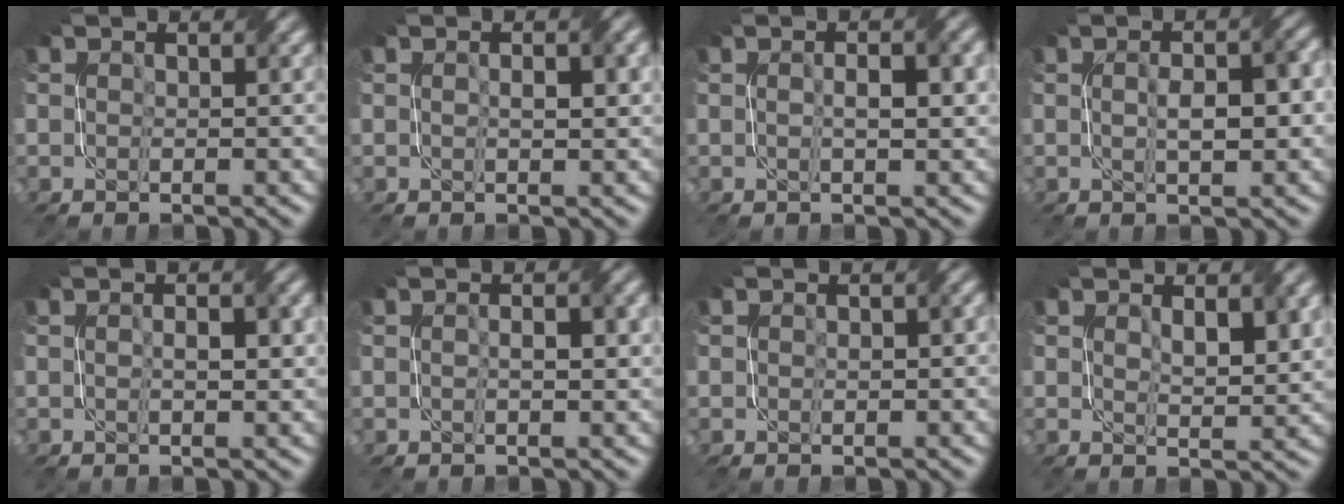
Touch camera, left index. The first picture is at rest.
{"total": 1.8, "force": [0.2, 0.5, 1.7], "torque": [-0.028, 0.003, 0.004]}
{"total": 2.9, "force": [0.2, 0.8, 2.8], "torque": [-0.042, 0.002, -0.001]}
{"total": 4.0, "force": [0.0, 1.2, 3.8], "torque": [-0.069, 0.004, 0.001]}
{"total": 1.9, "force": [0.0, 0.6, 1.8], "torque": [-0.031, 0.004, 0.001]}
{"total": 1.8, "force": [0.0, 0.5, 1.7], "torque": [-0.029, 0.004, -0.001]}
{"total": 0.7, "force": [-0.1, 0.3, 0.6], "torque": [-0.011, 0.002, 0.000]}
{"total": 3.0, "force": [1.0, 1.1, 2.6], "torque": [-0.045, -0.003, 0.023]}